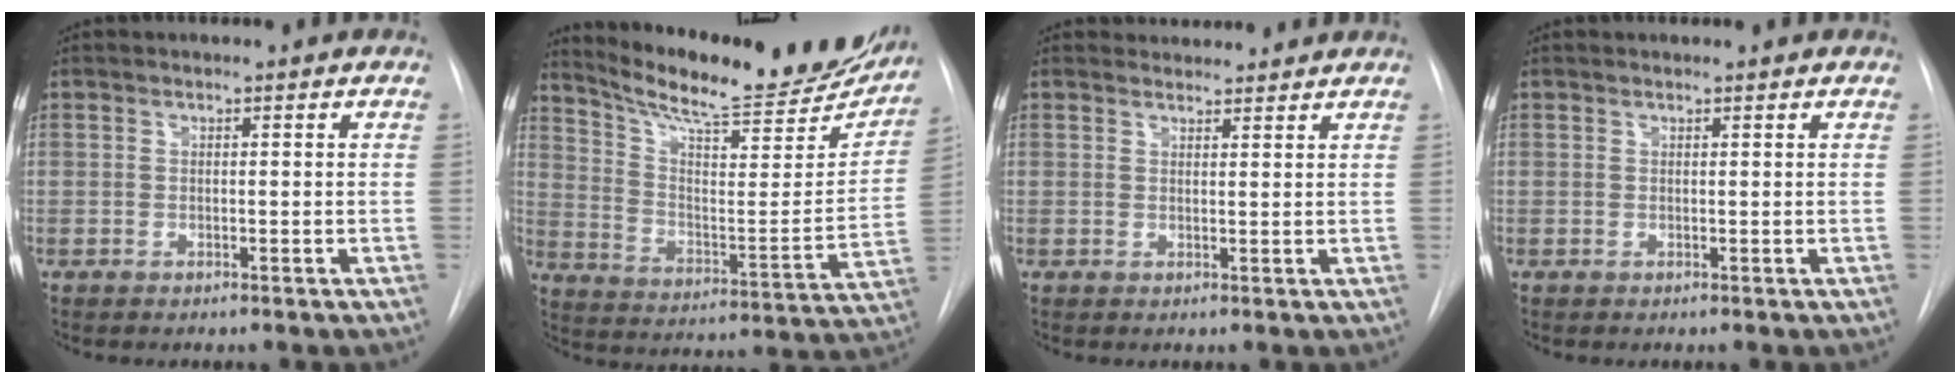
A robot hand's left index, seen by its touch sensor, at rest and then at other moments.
{"total": 25.7, "force": [22.4, 4.5, 11.8], "torque": [-0.179, -0.052, 0.307]}
{"total": 4.0, "force": [3.9, 0.9, -0.1], "torque": [0.000, 0.019, 0.051]}
{"total": 1.3, "force": [1.3, 0.2, 0.3], "torque": [-0.008, 0.013, 0.017]}